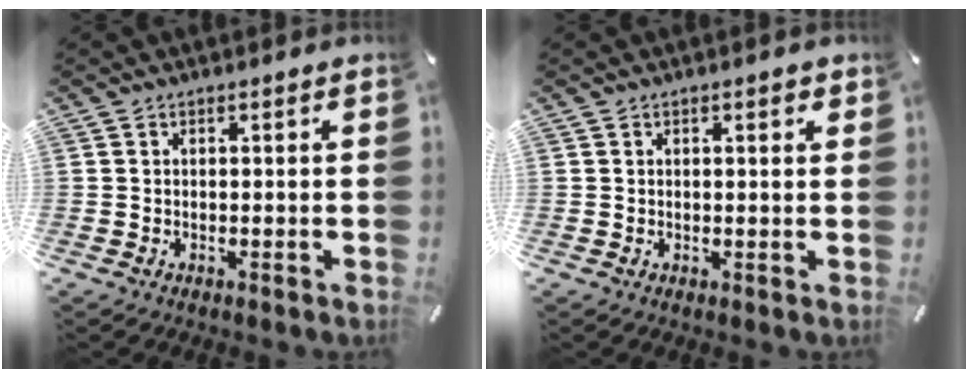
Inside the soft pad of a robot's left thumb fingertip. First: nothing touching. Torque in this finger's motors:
{"motor_torque": [-0.13, -0.25, 0.03, 0.14, -0.07]}